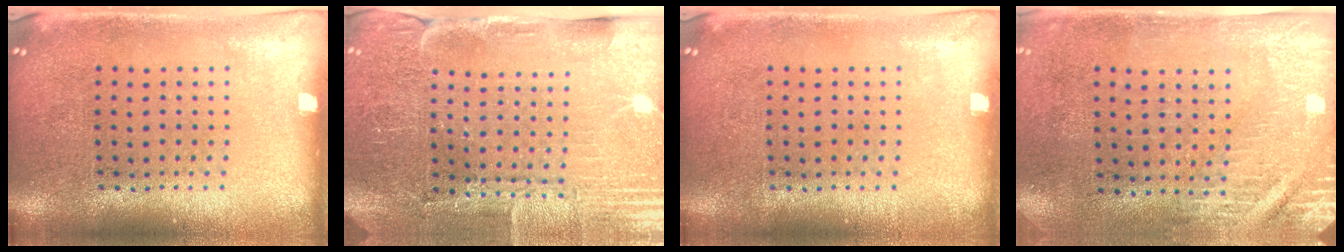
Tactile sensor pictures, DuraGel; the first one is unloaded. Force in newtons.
{"total": 3.7, "press": 3.6, "slide": 0.4}
{"total": 0.0}
{"total": 2.9, "press": 2.5, "slide": 1.4}